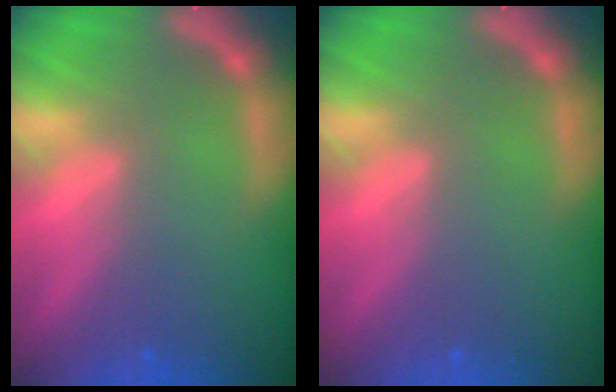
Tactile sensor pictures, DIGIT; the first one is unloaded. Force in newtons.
{"total": 0.0}